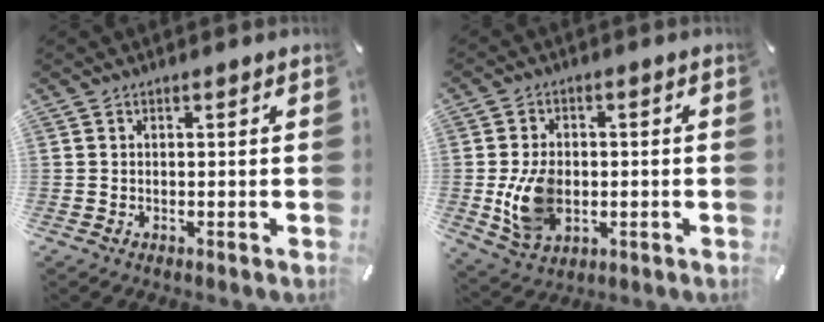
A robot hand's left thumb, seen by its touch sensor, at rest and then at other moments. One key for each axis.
{"total": 10.6, "fx": -1.4, "fy": 7.6, "fz": 7.2, "tx": -0.134, "ty": -0.002, "tz": -0.024}